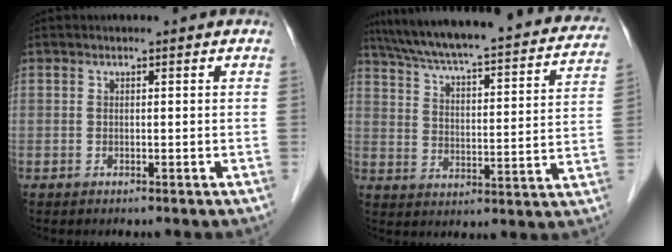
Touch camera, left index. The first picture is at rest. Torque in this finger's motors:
{"motor_torque": [-0.37, -1.15, 0.55, 0.14]}